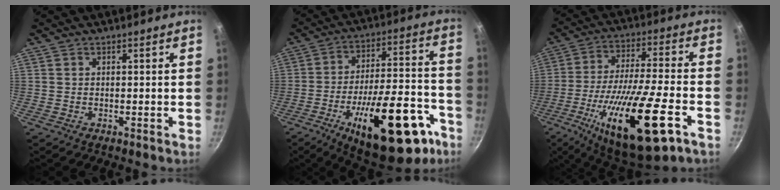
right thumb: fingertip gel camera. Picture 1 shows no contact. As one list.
[{"total": 26.9, "force": [-12.9, 11.0, 20.9], "torque": [-0.259, 0.065, -0.180]}, {"total": 24.3, "force": [-10.1, 6.2, 21.2], "torque": [-0.362, 0.015, -0.167]}]